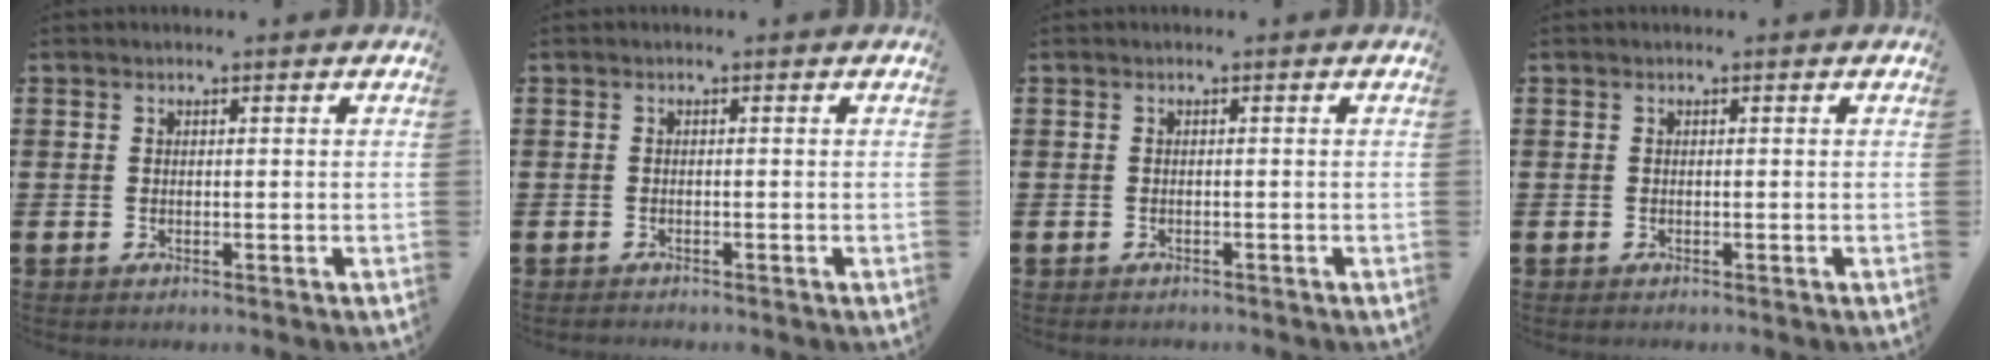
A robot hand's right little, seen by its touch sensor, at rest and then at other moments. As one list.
[{"total": 0.0}, {"total": 0.7, "force": [-0.6, 0.2, -0.1], "torque": [-0.001, 0.001, -0.015]}, {"total": 0.0}]